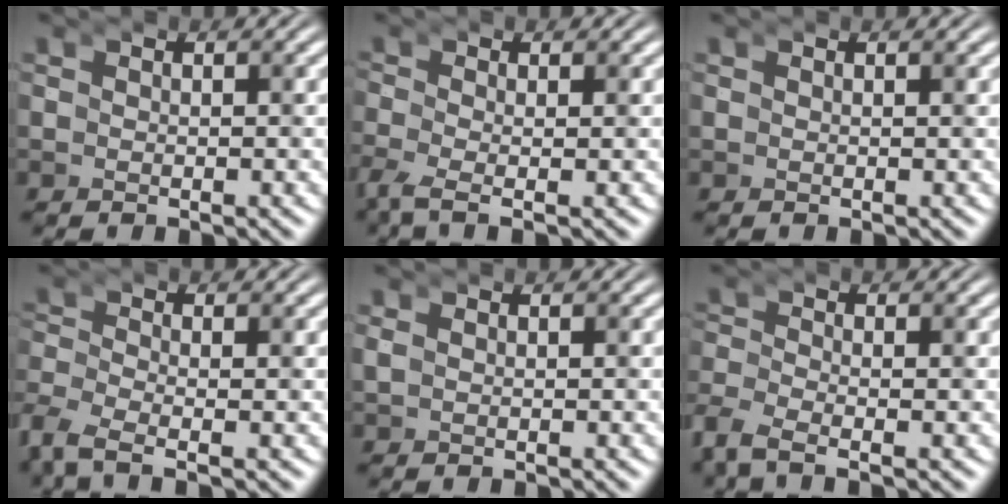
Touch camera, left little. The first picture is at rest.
{"total": 1.7, "force": [-1.3, 0.2, 1.2], "torque": [-0.039, -0.021, -0.024]}
{"total": 0.0}
{"total": 2.8, "force": [-2.4, 0.8, 1.3], "torque": [-0.045, -0.021, -0.041]}
{"total": 0.0}
{"total": 2.7, "force": [-2.5, 0.6, 0.9], "torque": [-0.036, -0.018, -0.044]}